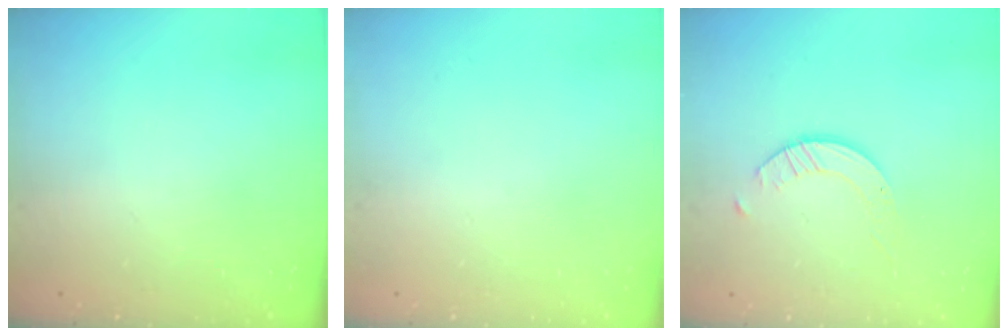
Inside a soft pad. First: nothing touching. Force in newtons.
{"total": 0.0}
{"total": 2.9, "press": 2.9, "slide": 0.3}